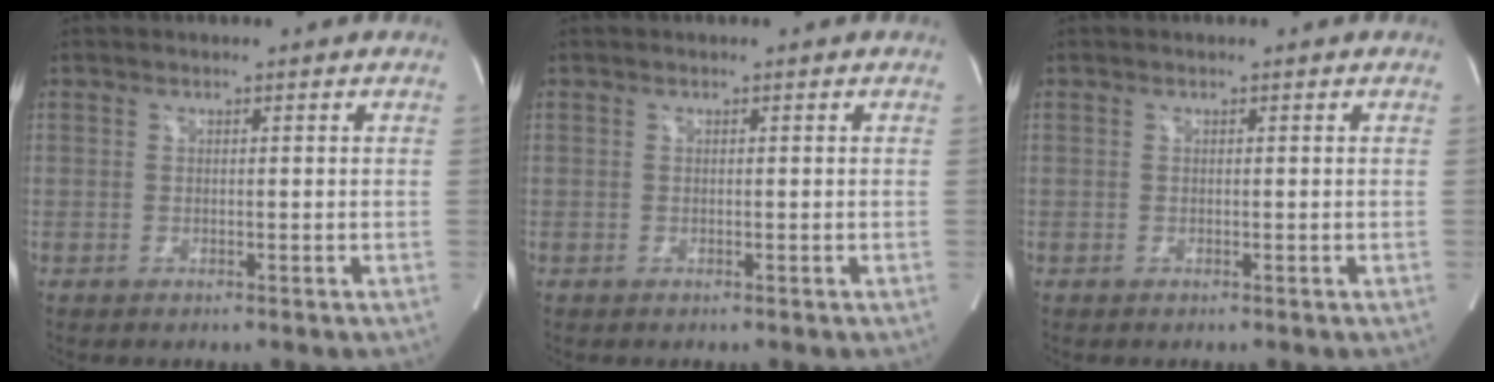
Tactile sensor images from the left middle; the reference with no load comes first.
{"total": 0.0}
{"total": 0.0}